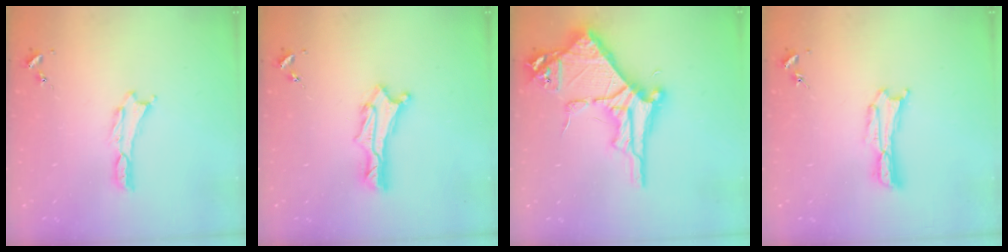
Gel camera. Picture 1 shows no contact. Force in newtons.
{"total": 2.4, "press": 2.4, "slide": 0.3}
{"total": 9.3, "press": 9.3, "slide": 0.9}
{"total": 0.9, "press": 0.9, "slide": 0.2}